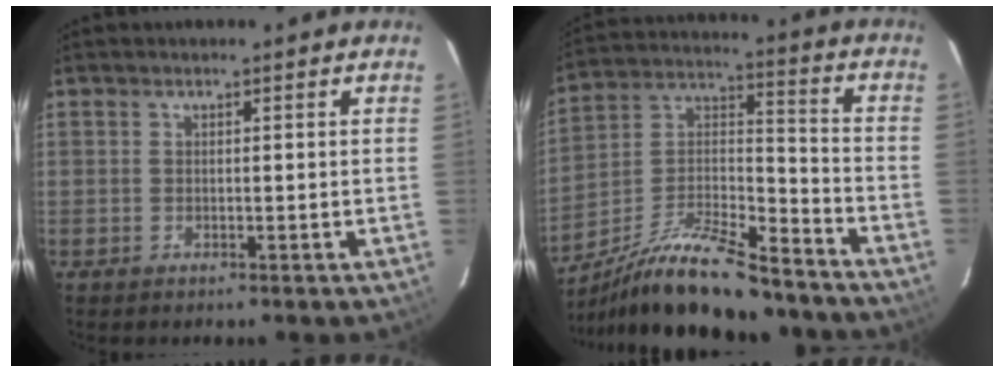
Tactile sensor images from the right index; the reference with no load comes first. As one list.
[{"total": 21.6, "force": [-17.1, 5.1, 12.2], "torque": [-0.234, -0.006, -0.278]}]